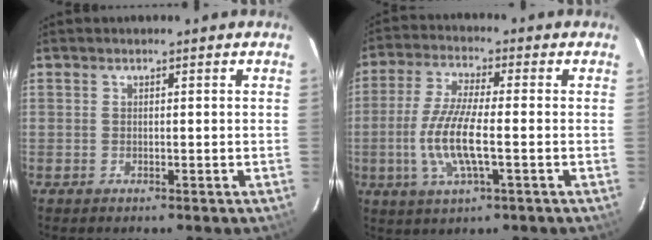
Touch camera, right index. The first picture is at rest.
{"total": 10.8, "force": [-2.1, 2.2, 10.3], "torque": [-0.214, -0.005, -0.044]}